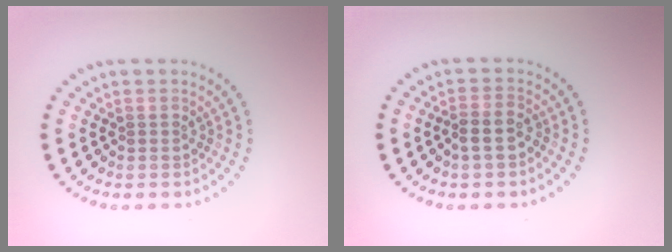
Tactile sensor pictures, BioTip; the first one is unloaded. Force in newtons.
{"total": 2.5, "press": 2.3, "slide": 1.0}